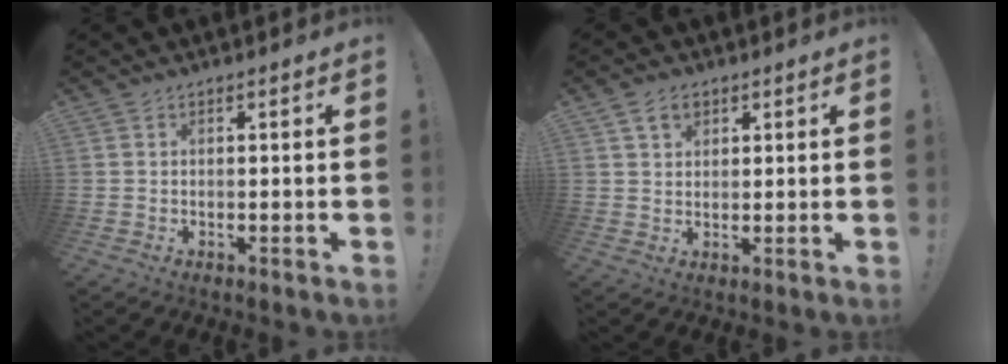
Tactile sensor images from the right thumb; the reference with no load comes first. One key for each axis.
{"total": 4.9, "fx": 2.9, "fy": 3.4, "fz": 2.2, "tx": -0.031, "ty": -0.004, "tz": 0.052}